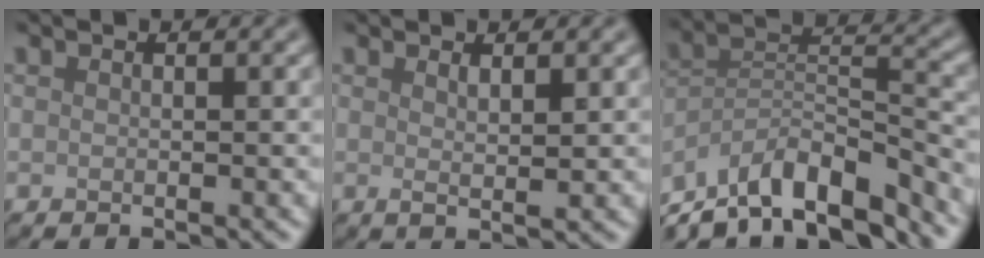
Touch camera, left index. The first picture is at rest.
{"total": 1.5, "force": [0.7, 0.3, 1.3], "torque": [-0.024, -0.005, 0.011]}
{"total": 11.4, "force": [-8.6, 3.9, 6.3], "torque": [-0.112, 0.016, -0.163]}